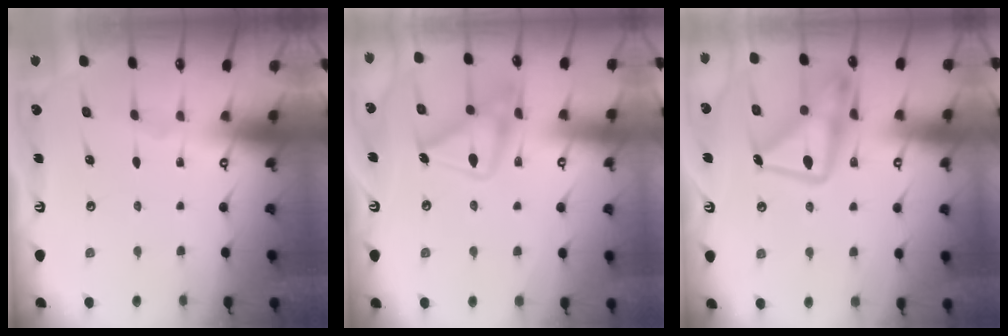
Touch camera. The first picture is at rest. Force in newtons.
{"total": 17.1, "press": 17.1, "slide": 1.2}
{"total": 18.0, "press": 17.9, "slide": 1.6}